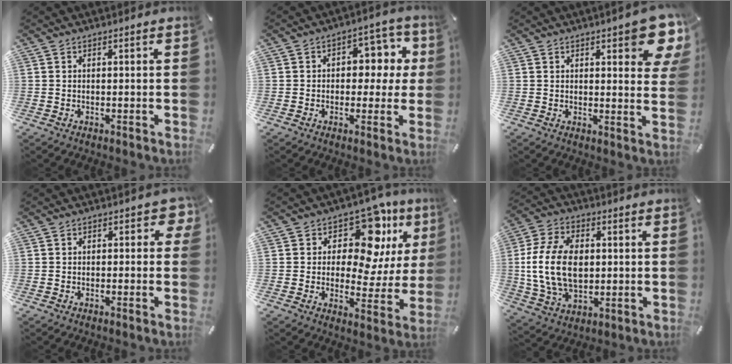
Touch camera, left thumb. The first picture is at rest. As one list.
[{"total": 8.9, "force": [1.2, 6.4, 6.1], "torque": [-0.067, -0.004, 0.013]}, {"total": 10.1, "force": [5.8, 3.2, 7.6], "torque": [-0.095, -0.034, 0.097]}, {"total": 3.0, "force": [0.1, 1.9, 2.4], "torque": [-0.031, 0.004, -0.003]}, {"total": 13.9, "force": [7.2, 7.4, 9.4], "torque": [-0.140, -0.053, 0.120]}, {"total": 15.6, "force": [0.4, 11.1, 11.0], "torque": [-0.245, 0.010, 0.008]}]